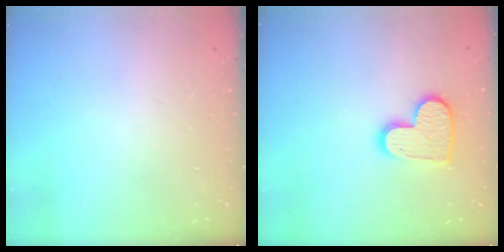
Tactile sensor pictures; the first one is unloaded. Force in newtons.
{"total": 11.7, "press": 11.7, "slide": 0.6}